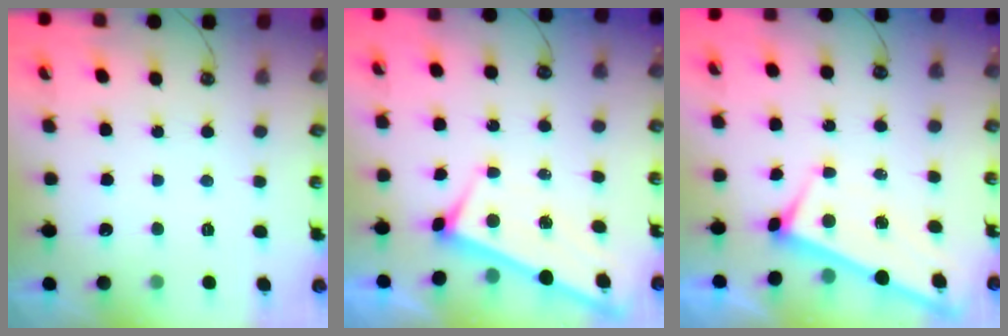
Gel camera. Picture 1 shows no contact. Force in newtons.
{"total": 2.7, "press": 2.7, "slide": 0.3}
{"total": 3.0, "press": 3.0, "slide": 0.0}